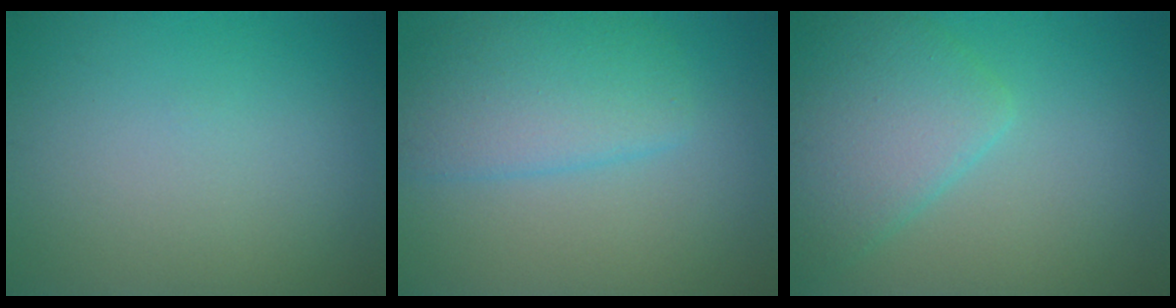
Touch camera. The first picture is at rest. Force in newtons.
{"total": 4.8, "press": 4.8, "slide": 0.1}
{"total": 5.2, "press": 5.2, "slide": 0.2}